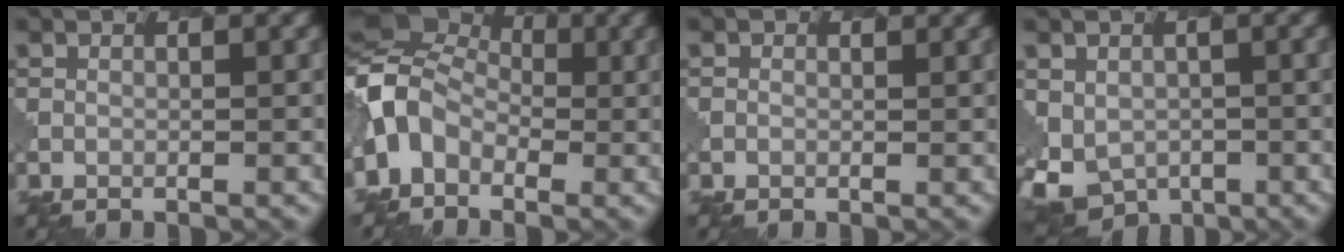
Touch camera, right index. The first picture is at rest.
{"total": 7.1, "force": [-1.2, 5.5, 4.4], "torque": [-0.101, 0.004, -0.041]}
{"total": 0.9, "force": [0.3, 0.9, 0.1], "torque": [0.000, -0.002, 0.003]}
{"total": 6.2, "force": [-1.0, 5.2, 3.4], "torque": [-0.069, -0.021, -0.003]}